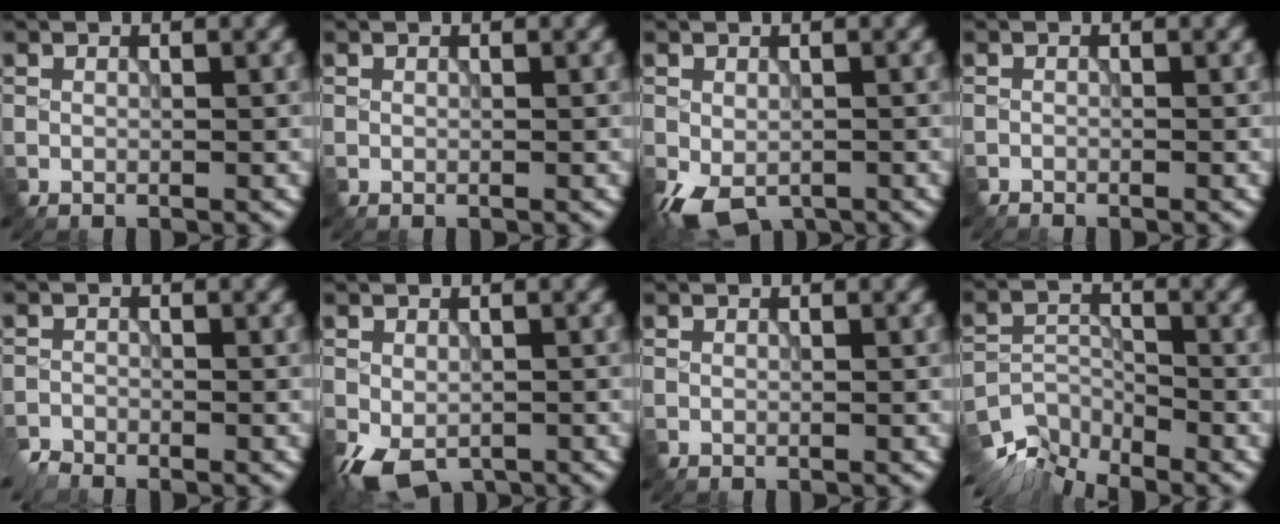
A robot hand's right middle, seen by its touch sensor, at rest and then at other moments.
{"total": 0.0}
{"total": 4.2, "force": [-2.1, 2.5, 2.6], "torque": [-0.054, -0.017, -0.034]}
{"total": 0.7, "force": [-0.6, -0.1, -0.2], "torque": [0.005, -0.004, -0.011]}
{"total": 1.7, "force": [-1.7, 0.2, 0.0], "torque": [-0.005, -0.003, -0.039]}
{"total": 4.1, "force": [-2.1, 2.5, 2.6], "torque": [-0.053, -0.016, -0.033]}
{"total": 0.0}
{"total": 6.8, "force": [-6.3, 2.0, 1.6], "torque": [-0.028, -0.018, -0.113]}